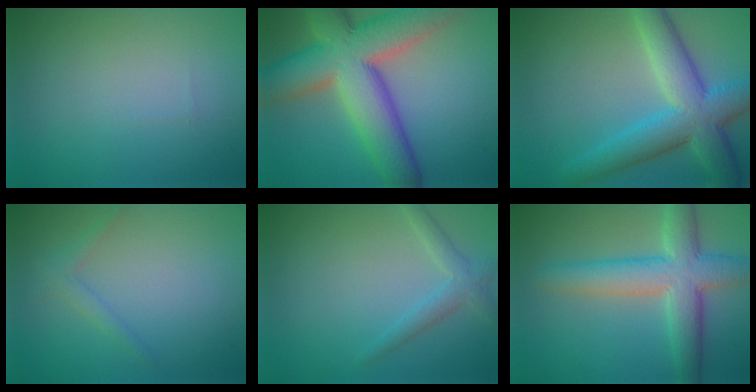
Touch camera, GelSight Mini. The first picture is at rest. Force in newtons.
{"total": 13.0, "press": 13.0, "slide": 0.9}
{"total": 7.9, "press": 7.9, "slide": 0.2}
{"total": 1.3, "press": 1.3, "slide": 0.1}
{"total": 2.0, "press": 2.0, "slide": 0.2}
{"total": 6.9, "press": 6.9, "slide": 0.2}